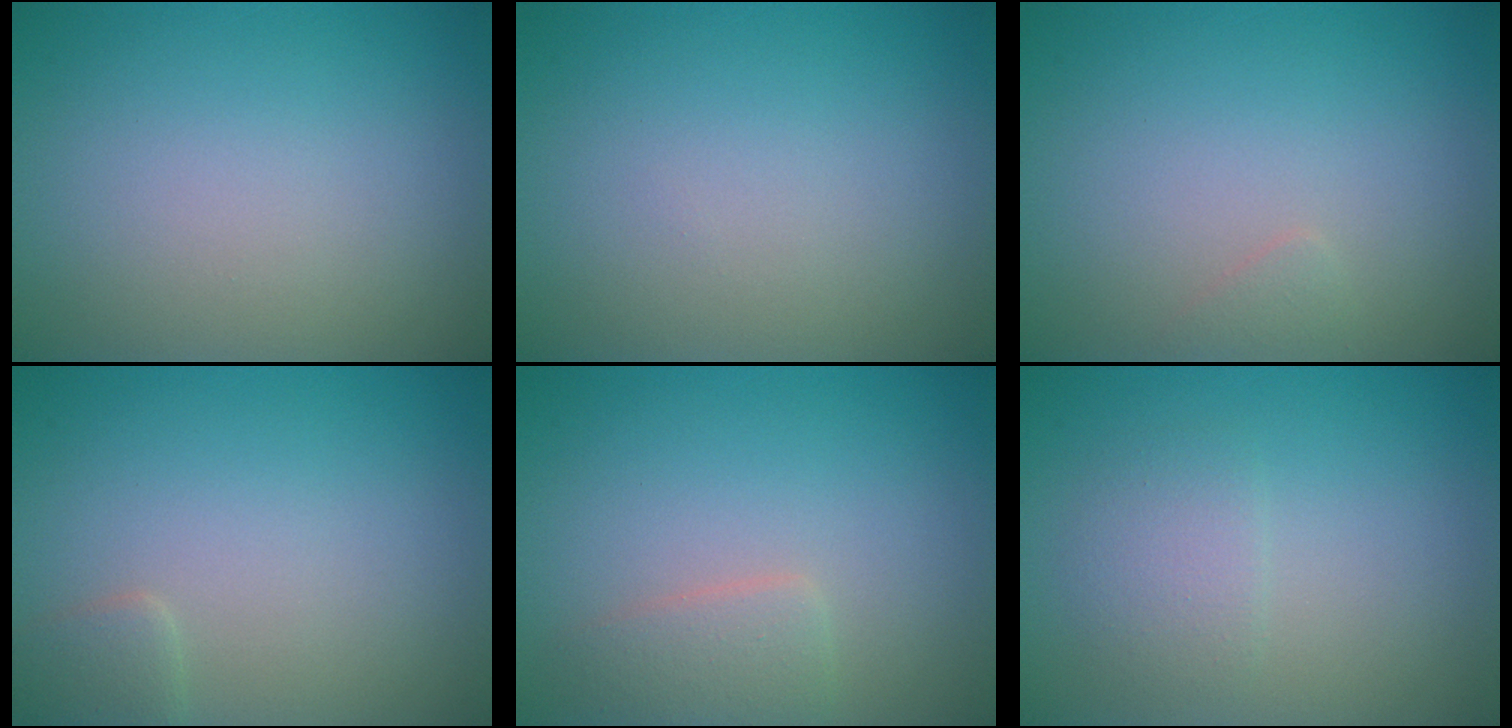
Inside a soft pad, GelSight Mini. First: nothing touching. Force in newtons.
{"total": 0.0}
{"total": 0.6, "press": 0.6, "slide": 0.0}
{"total": 1.4, "press": 1.4, "slide": 0.1}
{"total": 2.0, "press": 2.0, "slide": 0.1}
{"total": 1.8, "press": 1.8, "slide": 0.1}